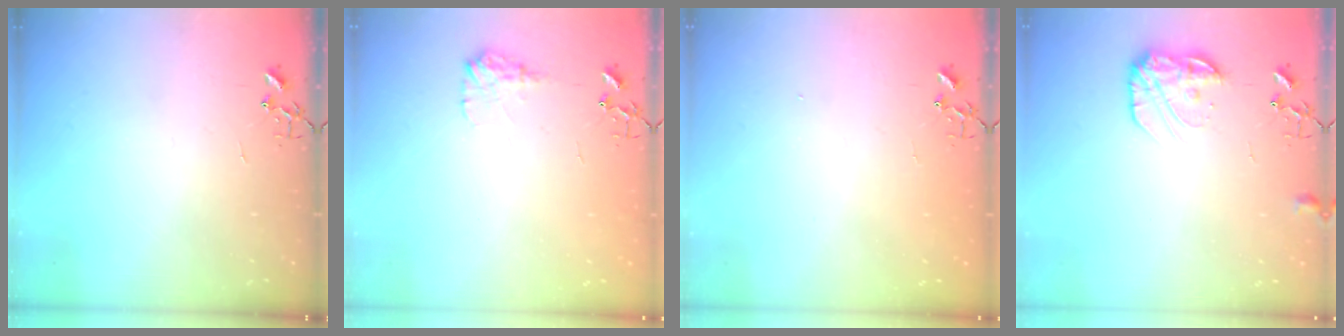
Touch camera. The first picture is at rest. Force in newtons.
{"total": 9.6, "press": 9.6, "slide": 0.3}
{"total": 1.3, "press": 1.2, "slide": 0.1}
{"total": 11.9, "press": 11.9, "slide": 0.4}